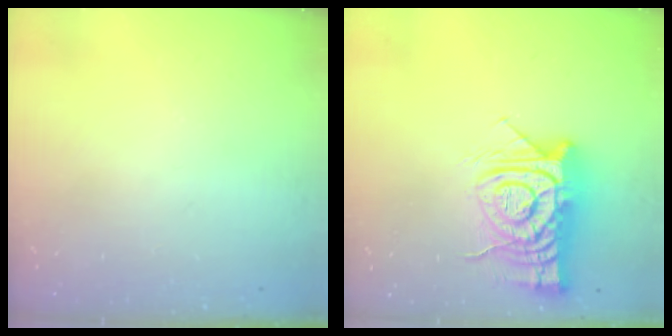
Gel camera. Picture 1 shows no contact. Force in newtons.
{"total": 15.9, "press": 15.9, "slide": 0.8}